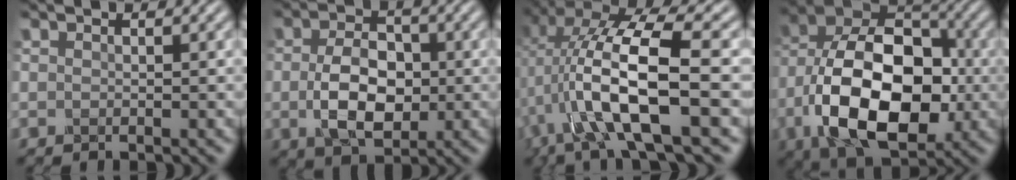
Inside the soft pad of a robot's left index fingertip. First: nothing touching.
{"total": 5.7, "force": [-0.4, 3.6, 4.3], "torque": [-0.090, -0.001, -0.010]}
{"total": 11.2, "force": [0.1, 4.3, 10.3], "torque": [-0.202, 0.012, 0.002]}
{"total": 14.0, "force": [-3.5, 8.5, 10.6], "torque": [-0.182, -0.002, -0.072]}